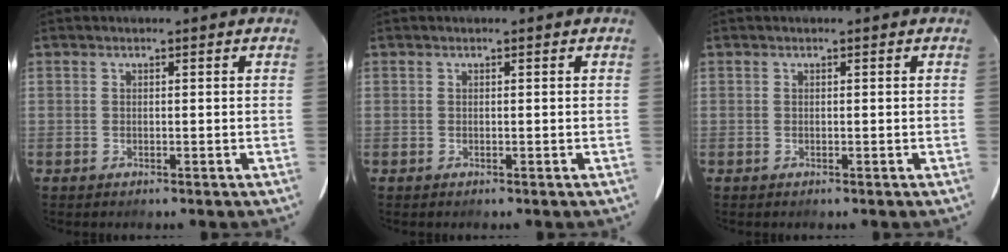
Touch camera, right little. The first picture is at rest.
{"total": 0.0}
{"total": 0.0}